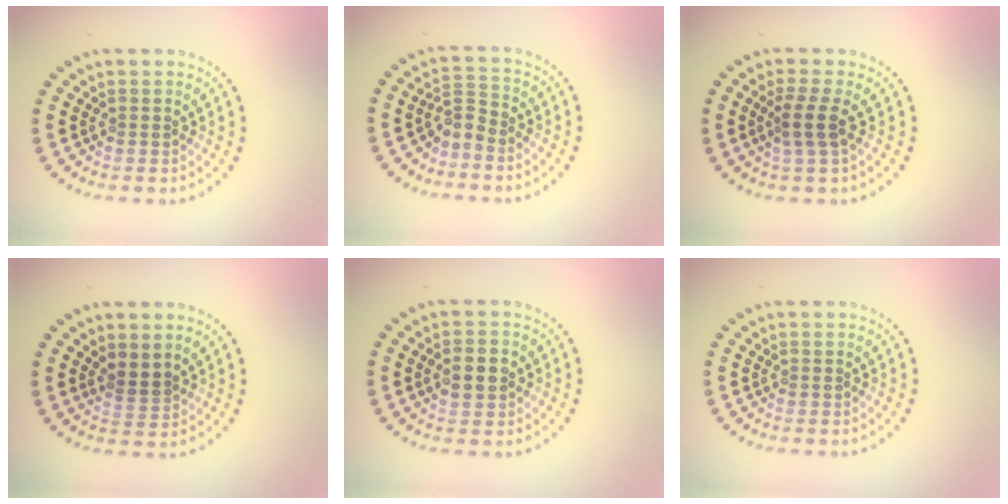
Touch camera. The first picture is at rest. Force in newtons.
{"total": 2.0, "press": 1.4, "slide": 1.4}
{"total": 2.3, "press": 1.9, "slide": 1.3}
{"total": 1.6, "press": 1.4, "slide": 0.9}
{"total": 2.7, "press": 2.7, "slide": 0.1}
{"total": 0.0}